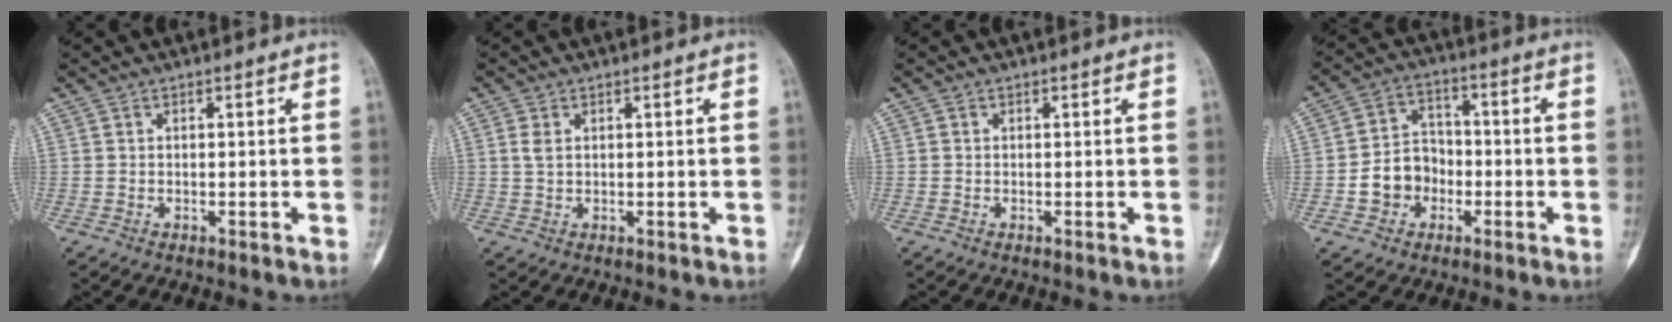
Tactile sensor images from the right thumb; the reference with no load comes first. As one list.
[{"total": 2.2, "force": [0.7, 1.4, 1.5], "torque": [-0.033, 0.002, 0.017]}, {"total": 0.0}, {"total": 8.7, "force": [-2.5, 7.3, 4.0], "torque": [-0.038, 0.035, -0.047]}]